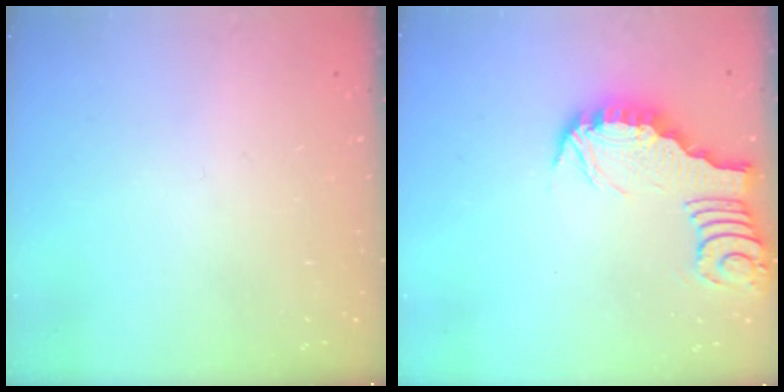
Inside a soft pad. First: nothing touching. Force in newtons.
{"total": 3.3, "press": 3.2, "slide": 0.4}